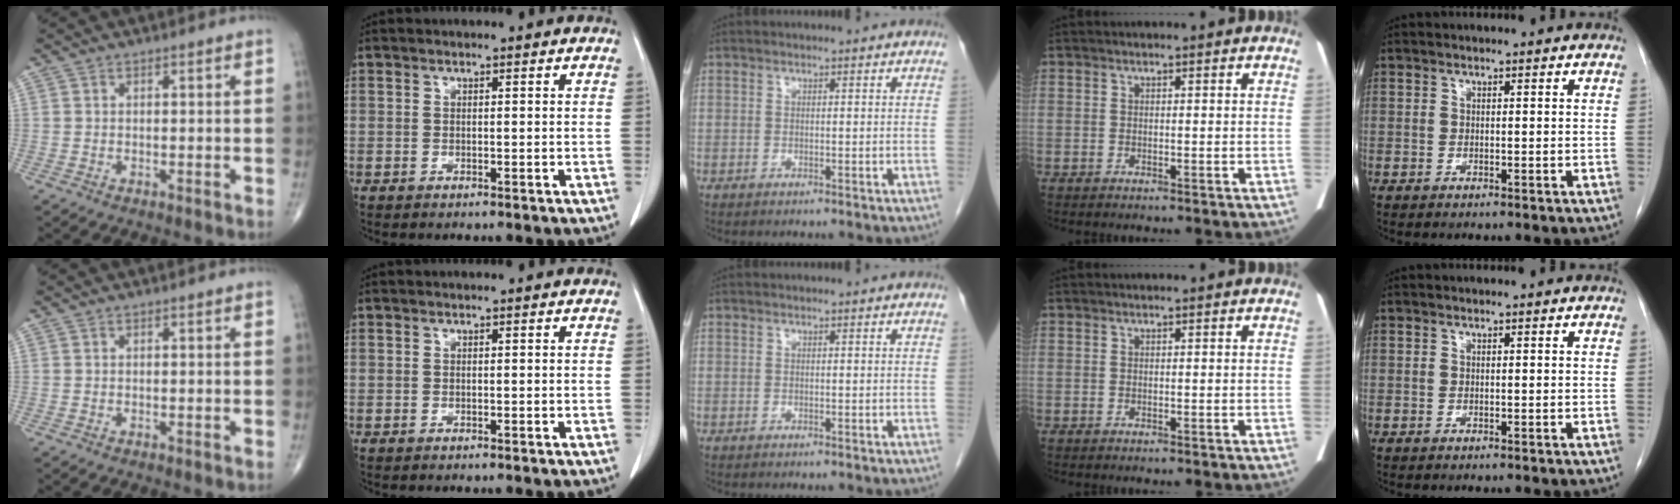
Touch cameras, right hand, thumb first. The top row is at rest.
{}